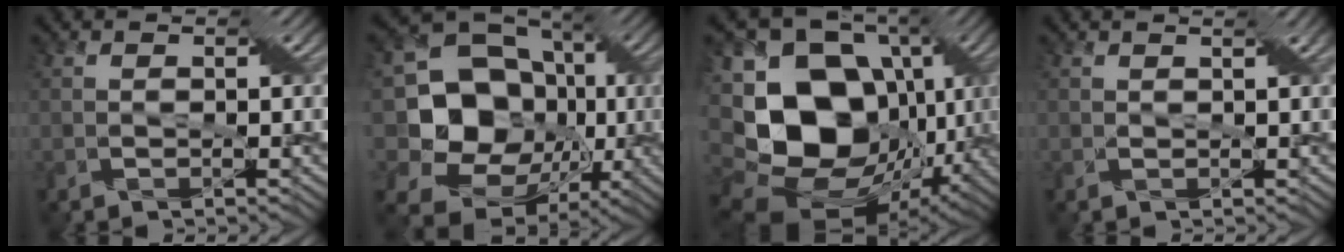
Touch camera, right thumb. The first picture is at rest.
{"total": 19.7, "force": [-1.2, 16.4, 11.0], "torque": [-0.223, -0.005, -0.028]}
{"total": 21.1, "force": [-3.1, 15.6, 14.0], "torque": [-0.315, -0.011, -0.040]}
{"total": 1.0, "force": [0.8, -0.6, 0.1], "torque": [-0.003, 0.006, 0.017]}